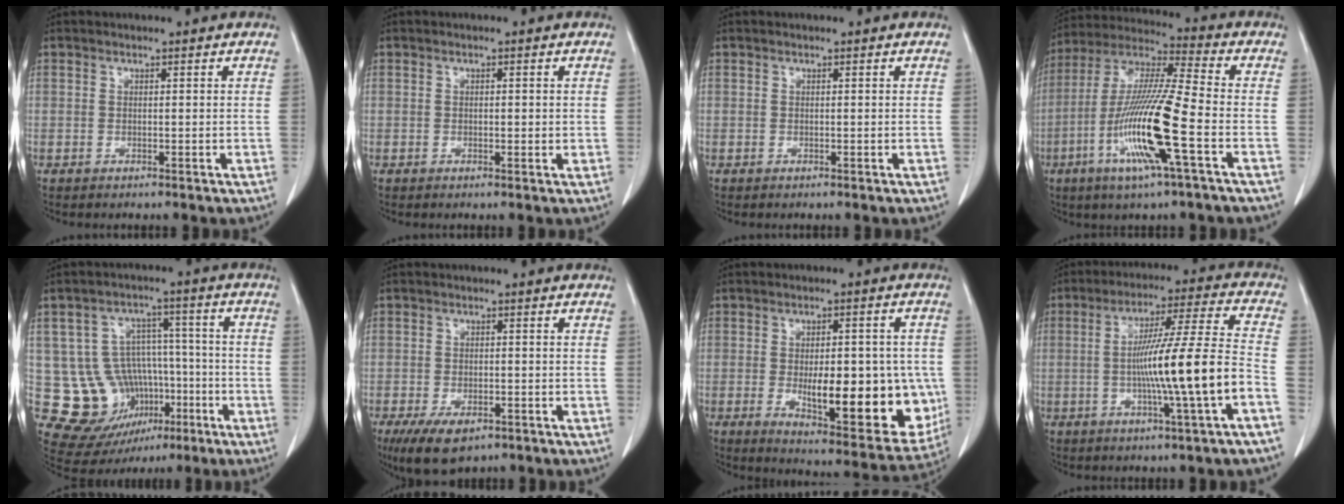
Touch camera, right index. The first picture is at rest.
{"total": 1.3, "force": [0.0, 0.5, 1.2], "torque": [-0.017, 0.000, 0.001]}
{"total": 0.0}
{"total": 16.4, "force": [-5.4, 0.0, 15.5], "torque": [-0.313, -0.015, -0.109]}
{"total": 13.5, "force": [-3.5, 11.7, 5.7], "torque": [-0.103, 0.044, -0.034]}
{"total": 7.0, "force": [-4.3, 3.3, 4.5], "torque": [-0.076, -0.008, -0.067]}
{"total": 18.1, "force": [-3.0, 6.6, 16.6], "torque": [-0.189, -0.001, -0.014]}
{"total": 14.9, "force": [-3.4, -1.2, 14.4], "torque": [-0.243, 0.004, -0.061]}